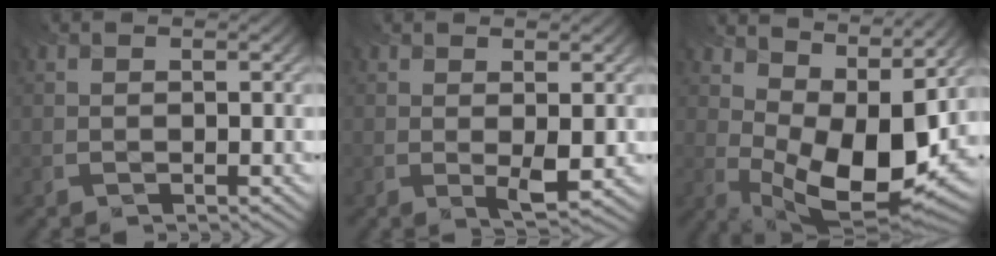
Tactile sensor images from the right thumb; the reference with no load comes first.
{"total": 2.6, "force": [0.4, 0.7, 2.4], "torque": [-0.046, -0.009, 0.012]}
{"total": 13.5, "force": [4.3, 6.6, 11.0], "torque": [-0.199, -0.018, 0.083]}